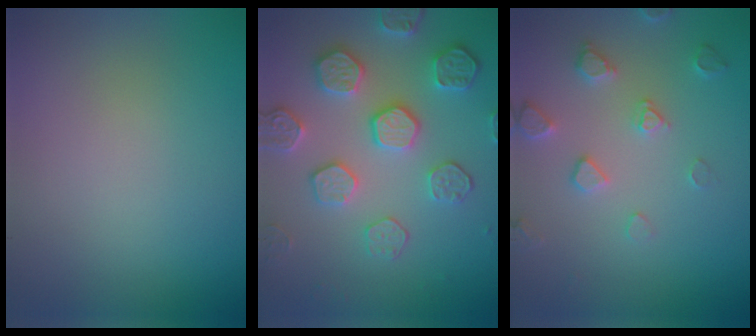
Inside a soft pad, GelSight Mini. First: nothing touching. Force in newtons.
{"total": 5.3, "press": 5.0, "slide": 1.8}
{"total": 2.9, "press": 2.8, "slide": 0.7}